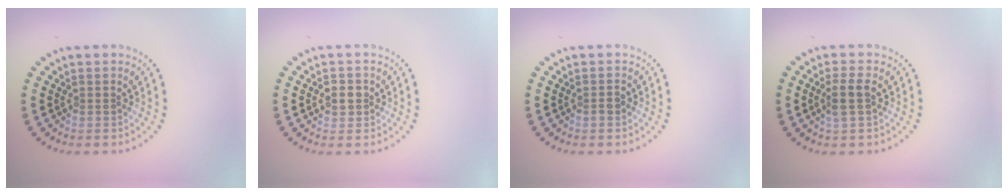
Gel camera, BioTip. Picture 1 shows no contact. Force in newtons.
{"total": 1.6, "press": 1.5, "slide": 0.3}
{"total": 0.8, "press": 0.7, "slide": 0.4}
{"total": 2.0, "press": 1.7, "slide": 0.9}